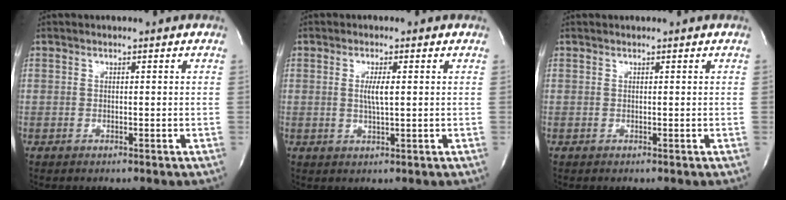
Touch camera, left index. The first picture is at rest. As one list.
[{"total": 2.7, "force": [0.0, 0.1, 2.7], "torque": [-0.055, -0.008, 0.000]}, {"total": 0.0}]